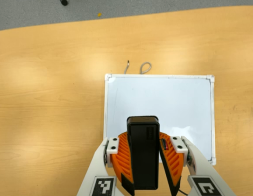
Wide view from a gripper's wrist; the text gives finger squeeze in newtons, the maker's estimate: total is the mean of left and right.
{"total": 11.3, "left": 10.5, "right": 12.1}